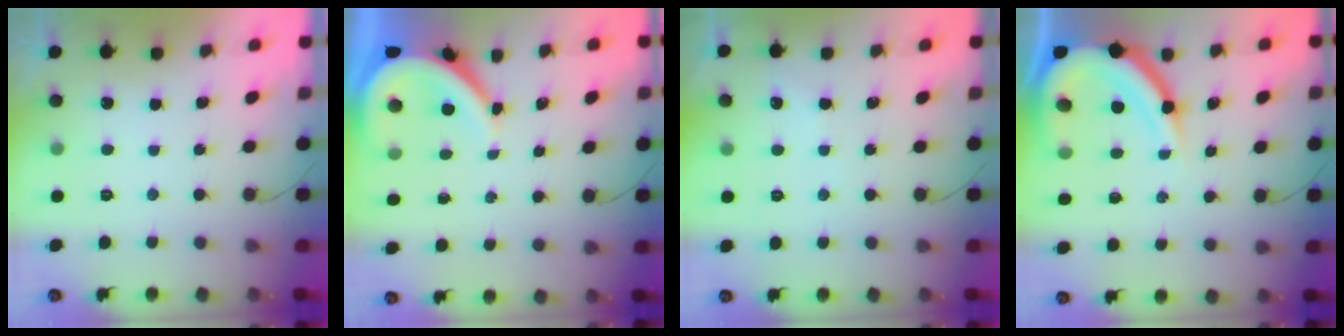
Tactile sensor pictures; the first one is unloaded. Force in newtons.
{"total": 8.3, "press": 8.2, "slide": 1.0}
{"total": 2.7, "press": 2.6, "slide": 0.5}
{"total": 15.9, "press": 15.8, "slide": 1.5}